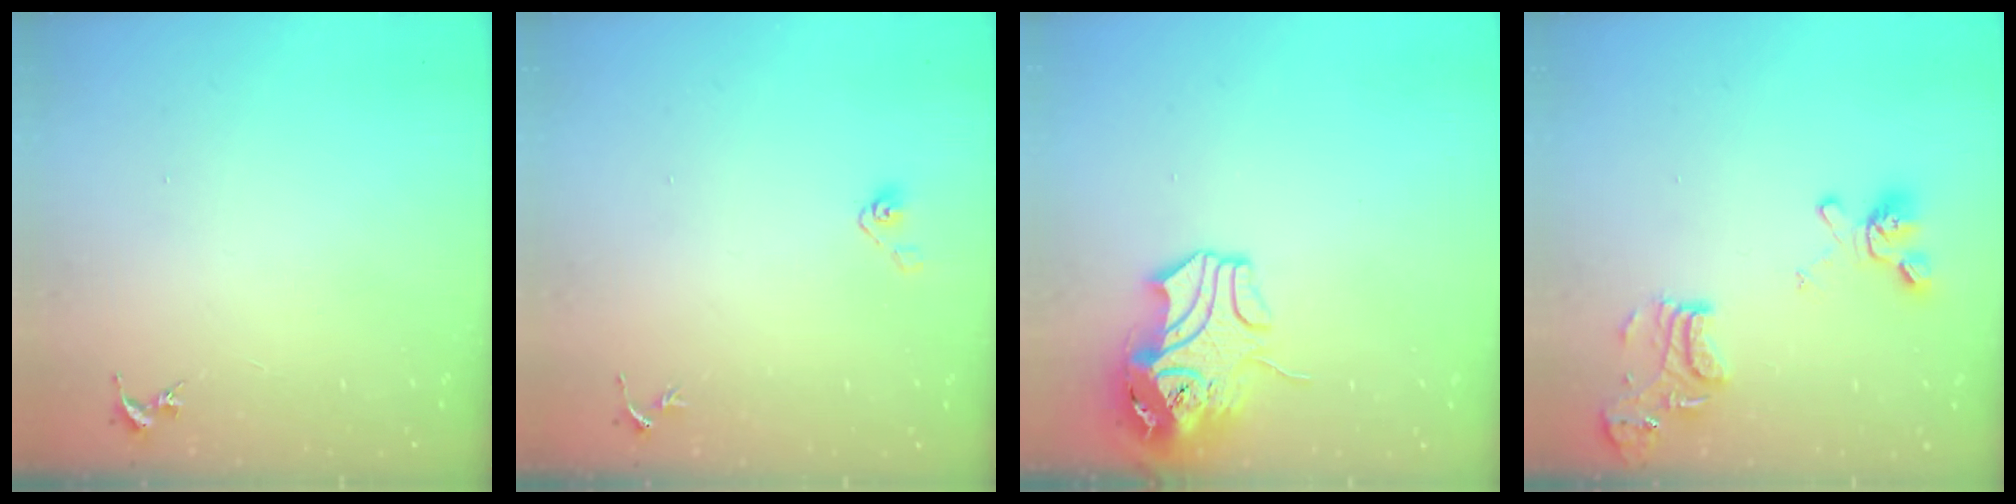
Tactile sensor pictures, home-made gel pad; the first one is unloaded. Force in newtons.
{"total": 3.8, "press": 3.3, "slide": 1.9}
{"total": 12.3, "press": 12.2, "slide": 1.9}
{"total": 14.4, "press": 14.2, "slide": 2.0}